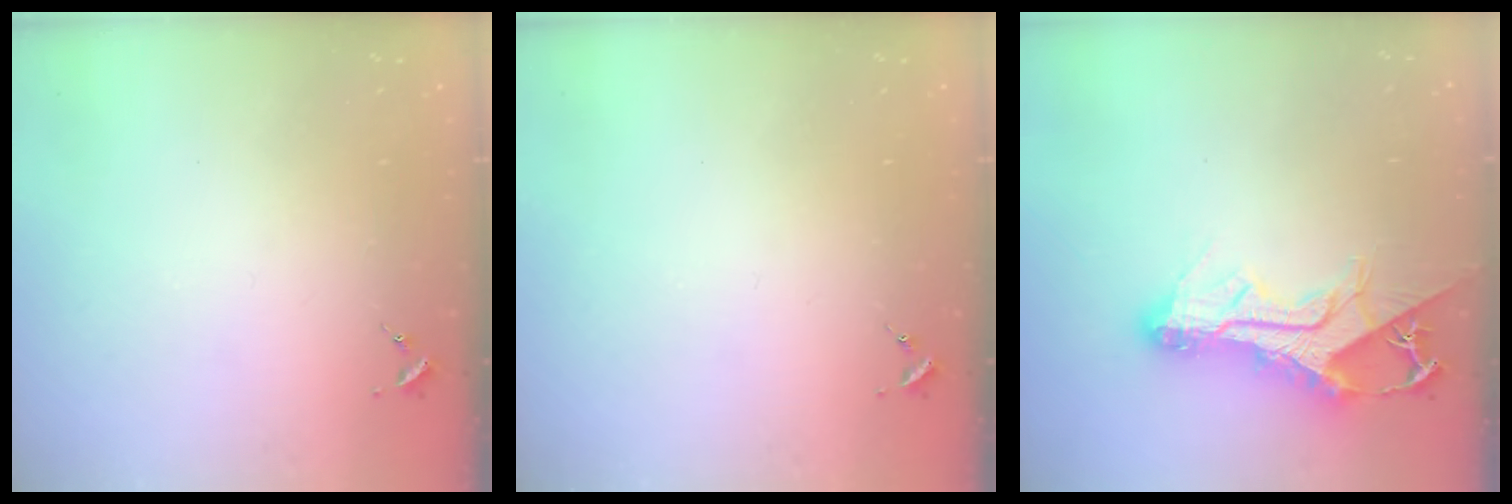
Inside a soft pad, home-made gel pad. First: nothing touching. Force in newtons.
{"total": 0.0}
{"total": 16.2, "press": 16.1, "slide": 1.6}